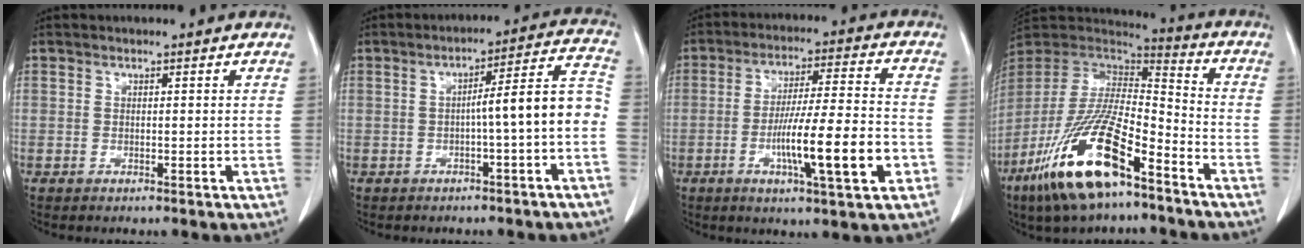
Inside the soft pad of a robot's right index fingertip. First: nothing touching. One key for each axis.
{"total": 8.4, "fx": -2.0, "fy": -0.1, "fz": 8.2, "tx": -0.107, "ty": 0.032, "tz": -0.028}
{"total": 13.4, "fx": -4.2, "fy": 0.9, "fz": 12.7, "tx": -0.217, "ty": -0.003, "tz": -0.068}
{"total": 20.1, "fx": -12.1, "fy": 4.6, "fz": 15.4, "tx": -0.320, "ty": -0.034, "tz": -0.224}